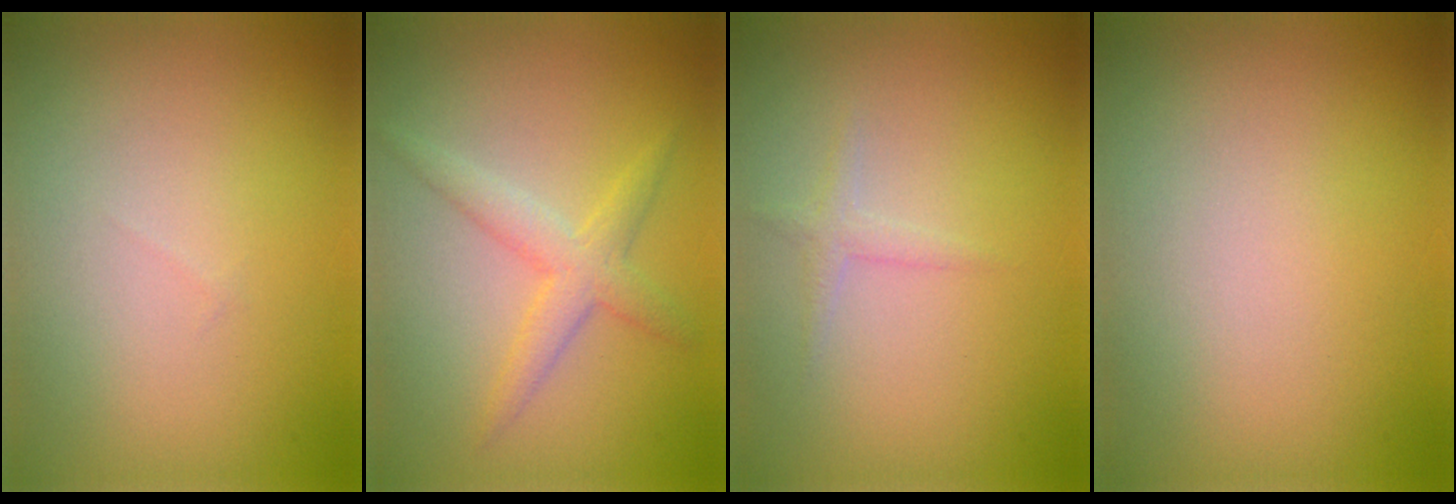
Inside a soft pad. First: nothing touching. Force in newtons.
{"total": 2.9, "press": 2.9, "slide": 0.1}
{"total": 1.1, "press": 1.1, "slide": 0.1}
{"total": 0.0}